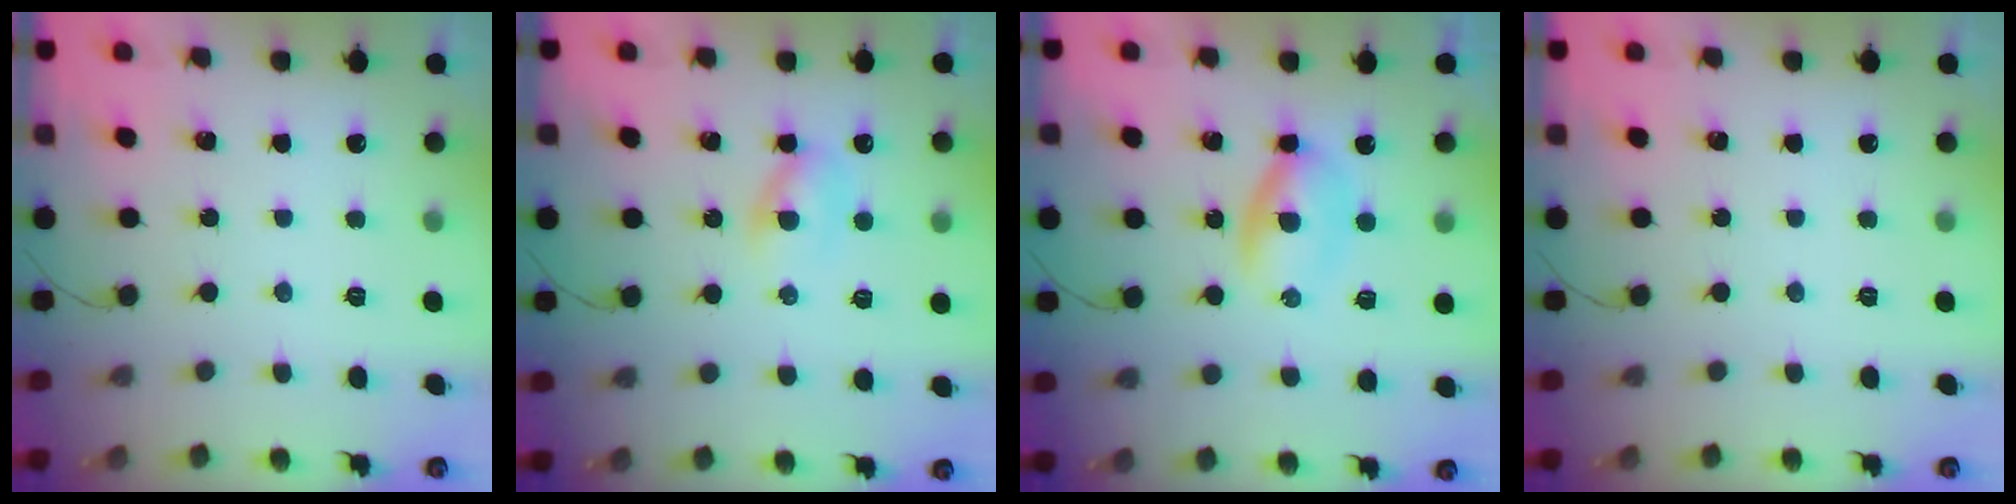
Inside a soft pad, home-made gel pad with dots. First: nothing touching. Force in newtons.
{"total": 4.1, "press": 3.8, "slide": 1.5}
{"total": 3.3, "press": 3.2, "slide": 1.1}
{"total": 0.0}